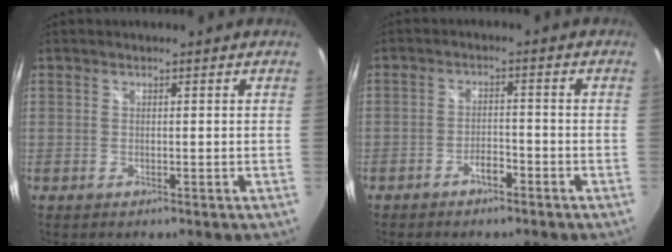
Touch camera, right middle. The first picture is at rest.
{"total": 3.1, "force": [-2.5, 1.2, 1.4], "torque": [-0.036, 0.003, -0.040]}